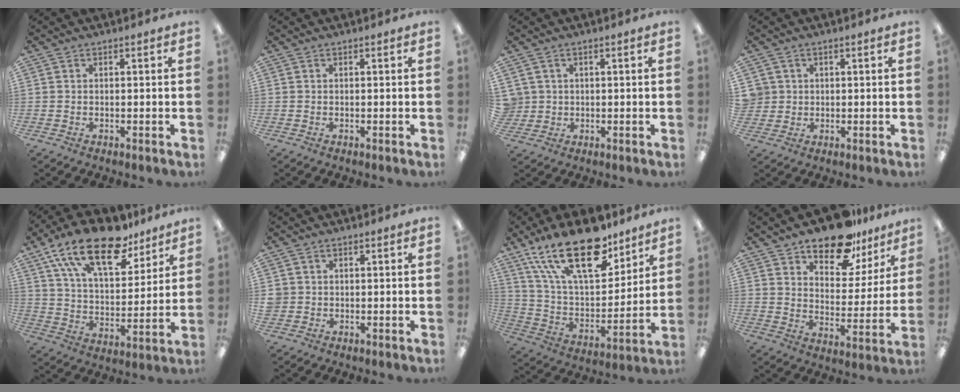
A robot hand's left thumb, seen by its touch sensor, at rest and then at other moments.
{"total": 0.0}
{"total": 2.7, "force": [0.8, 2.5, 0.0], "torque": [-0.008, 0.003, 0.014]}
{"total": 3.0, "force": [0.8, 2.9, -0.1], "torque": [-0.009, 0.004, 0.014]}
{"total": 21.7, "force": [14.9, 9.2, 12.8], "torque": [-0.225, -0.077, 0.261]}
{"total": 1.7, "force": [0.3, 1.7, 0.3], "torque": [-0.007, 0.002, 0.005]}
{"total": 25.3, "force": [15.9, 11.3, 16.1], "torque": [-0.302, -0.088, 0.273]}
{"total": 15.2, "force": [12.0, 6.9, 6.2], "torque": [-0.096, -0.080, 0.214]}